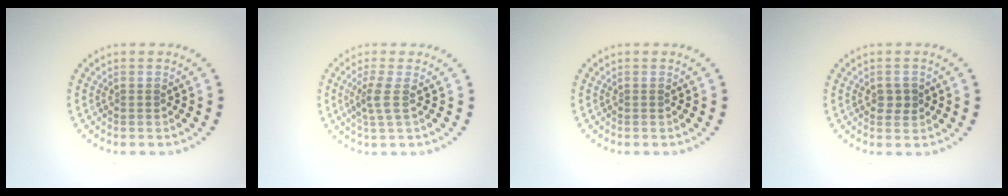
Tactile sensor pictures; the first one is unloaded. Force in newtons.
{"total": 2.0, "press": 1.5, "slide": 1.3}
{"total": 0.0}
{"total": 1.6, "press": 1.5, "slide": 0.2}